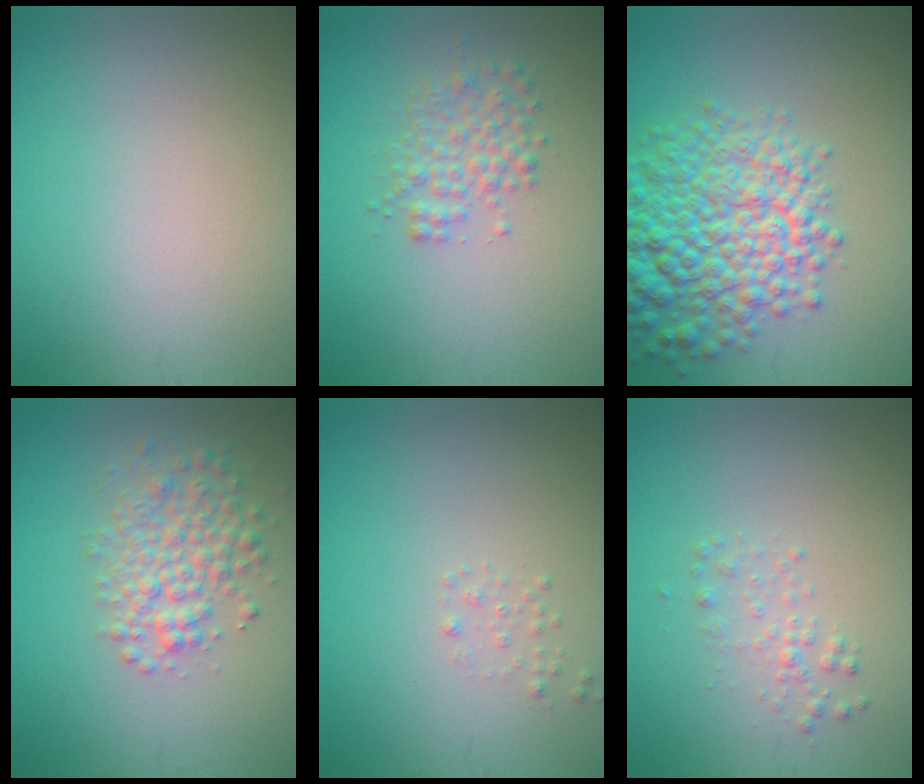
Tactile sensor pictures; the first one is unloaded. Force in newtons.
{"total": 2.6, "press": 2.6, "slide": 0.1}
{"total": 9.2, "press": 9.2, "slide": 0.5}
{"total": 3.8, "press": 3.8, "slide": 0.1}
{"total": 0.6, "press": 0.6, "slide": 0.1}
{"total": 1.3, "press": 1.3, "slide": 0.0}